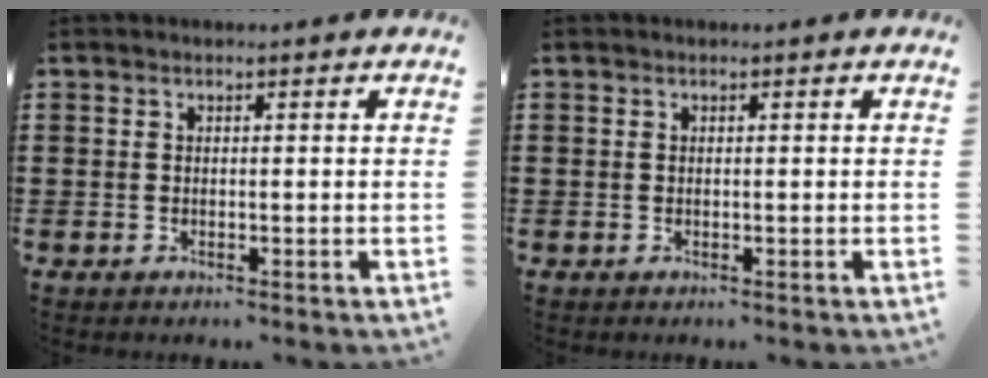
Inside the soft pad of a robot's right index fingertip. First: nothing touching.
{"total": 0.0}